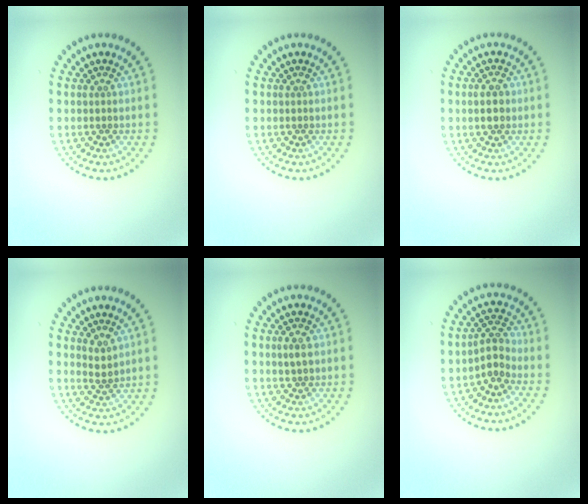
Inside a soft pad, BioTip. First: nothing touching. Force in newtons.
{"total": 0.0}
{"total": 2.5, "press": 2.5, "slide": 0.1}
{"total": 1.4, "press": 1.1, "slide": 0.8}
{"total": 1.3, "press": 1.3, "slide": 0.3}
{"total": 2.2, "press": 1.6, "slide": 1.4}